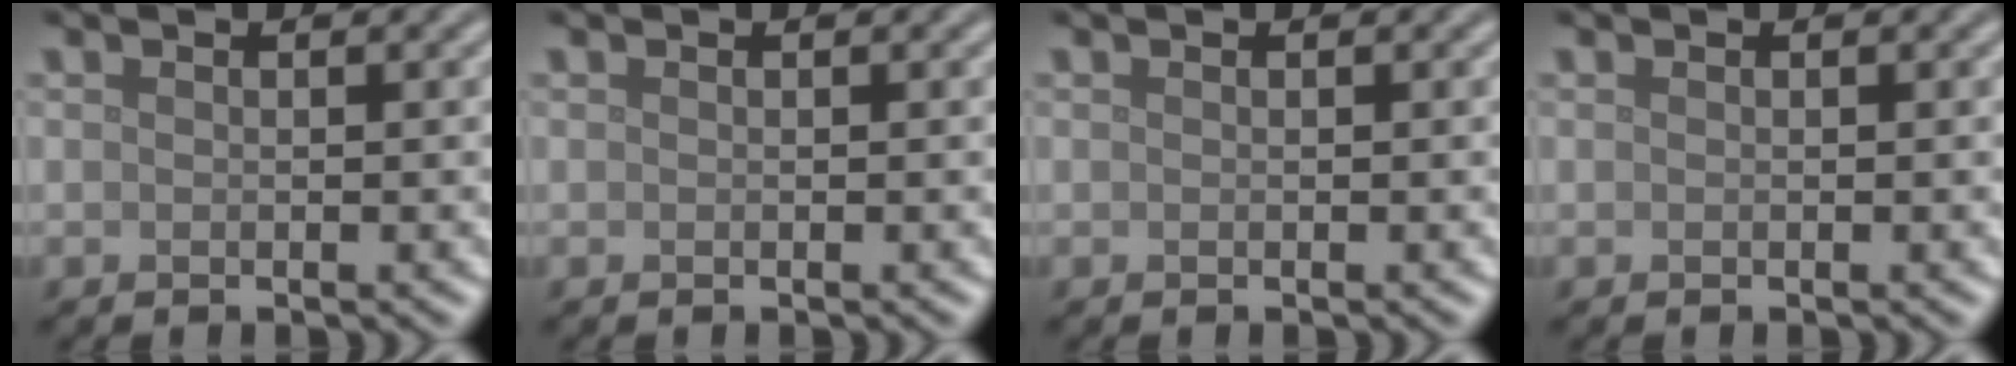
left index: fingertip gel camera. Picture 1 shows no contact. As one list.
[{"total": 0.0}, {"total": 0.0}, {"total": 0.0}]